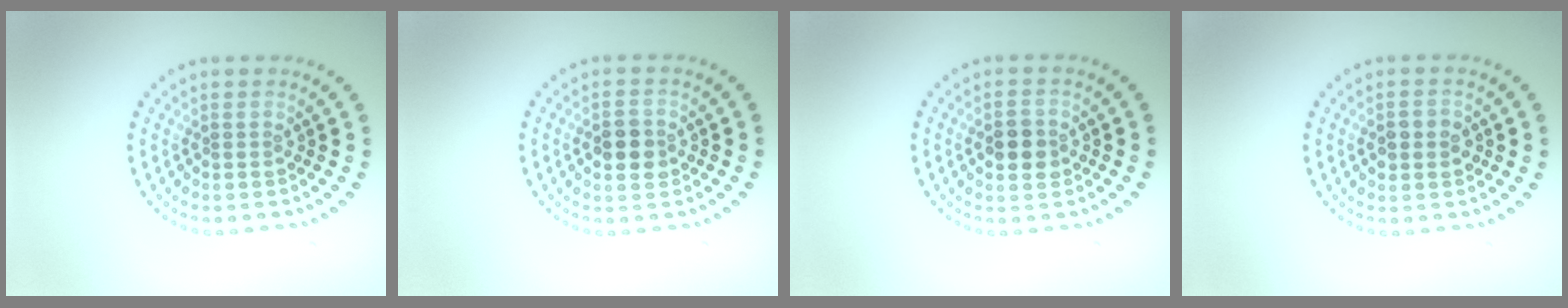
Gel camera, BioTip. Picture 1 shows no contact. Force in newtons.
{"total": 2.7, "press": 2.7, "slide": 0.2}
{"total": 2.7, "press": 2.7, "slide": 0.2}
{"total": 2.1, "press": 2.1, "slide": 0.0}